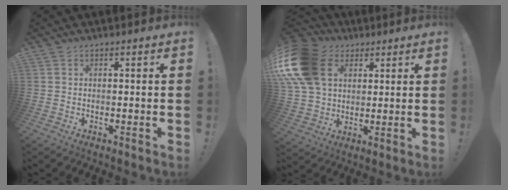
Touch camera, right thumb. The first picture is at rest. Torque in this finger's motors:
{"motor_torque": [0.82, 0.98, 1.46, 0.24, 0.64]}